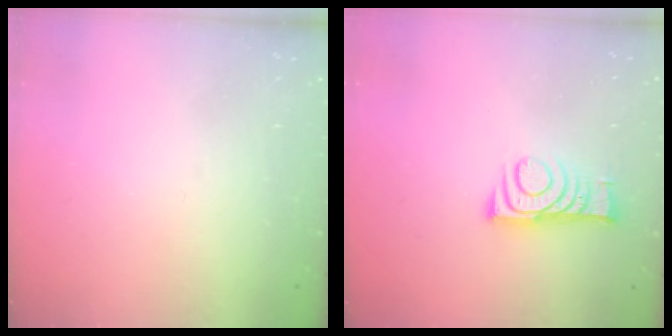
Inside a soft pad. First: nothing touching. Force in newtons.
{"total": 8.8, "press": 8.8, "slide": 0.1}